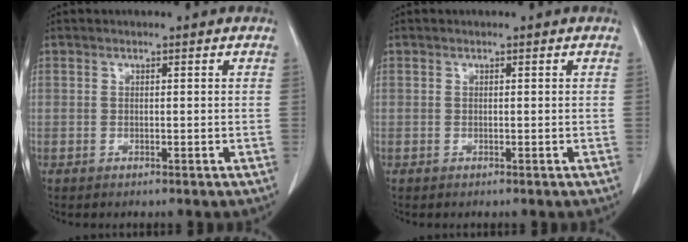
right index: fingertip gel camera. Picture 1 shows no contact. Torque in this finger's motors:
{"motor_torque": [0.00, 0.00, 0.00, 0.00]}